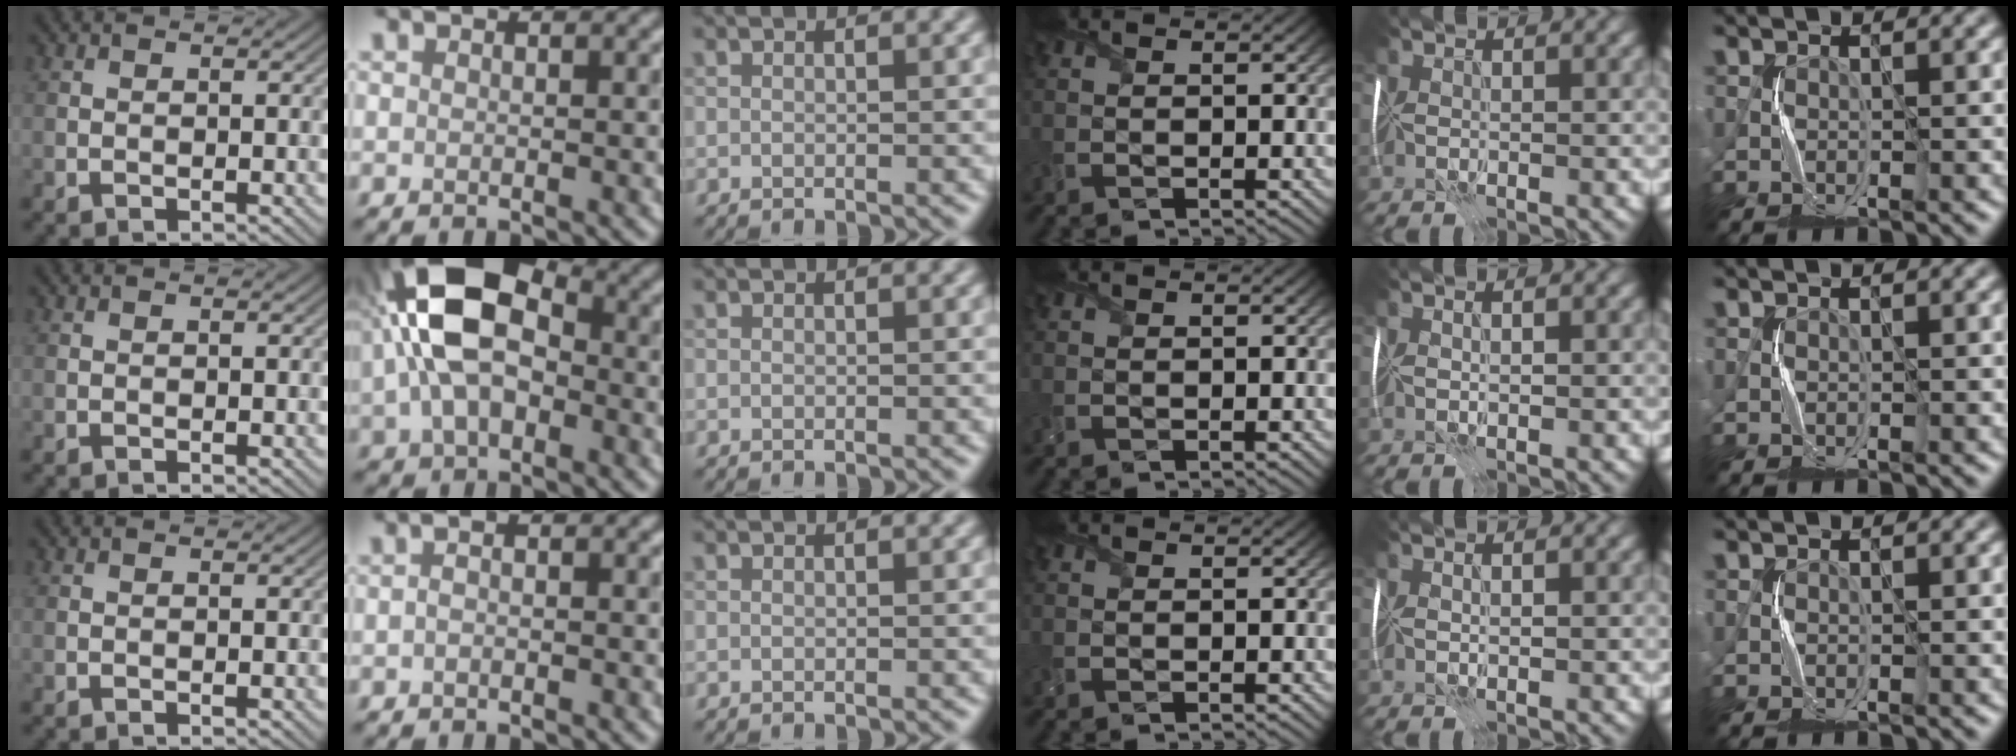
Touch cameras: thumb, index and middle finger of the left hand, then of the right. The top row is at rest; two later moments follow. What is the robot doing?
{"motion": "fold", "object": "plastic wrap"}